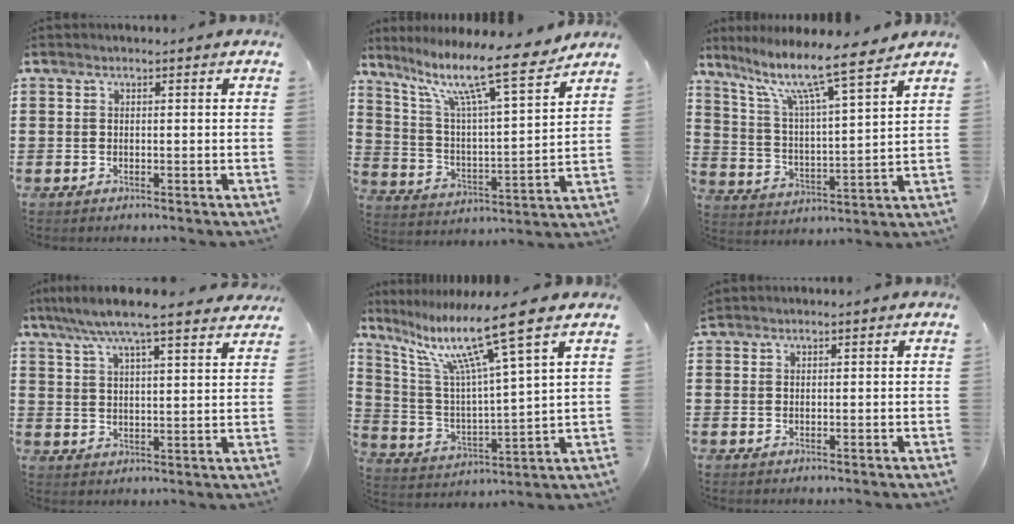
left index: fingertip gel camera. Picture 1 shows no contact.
{"total": 12.2, "force": [9.1, 1.5, 7.9], "torque": [-0.168, -0.058, 0.146]}
{"total": 9.9, "force": [7.7, 0.9, 6.2], "torque": [-0.141, -0.046, 0.122]}
{"total": 6.6, "force": [5.8, 0.4, 3.1], "torque": [-0.082, -0.019, 0.100]}
{"total": 12.8, "force": [8.7, 0.5, 9.4], "torque": [-0.201, -0.035, 0.137]}
{"total": 0.7, "force": [0.7, 0.1, 0.0], "torque": [-0.002, 0.000, 0.015]}